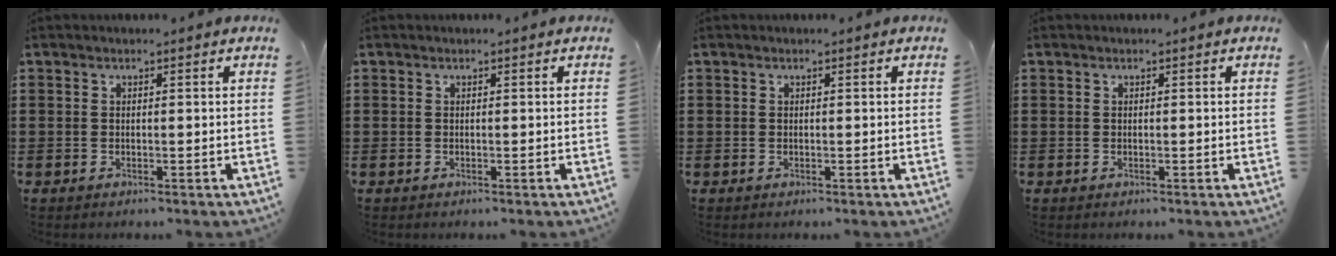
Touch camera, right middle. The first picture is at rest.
{"total": 0.0}
{"total": 0.0}
{"total": 0.0}